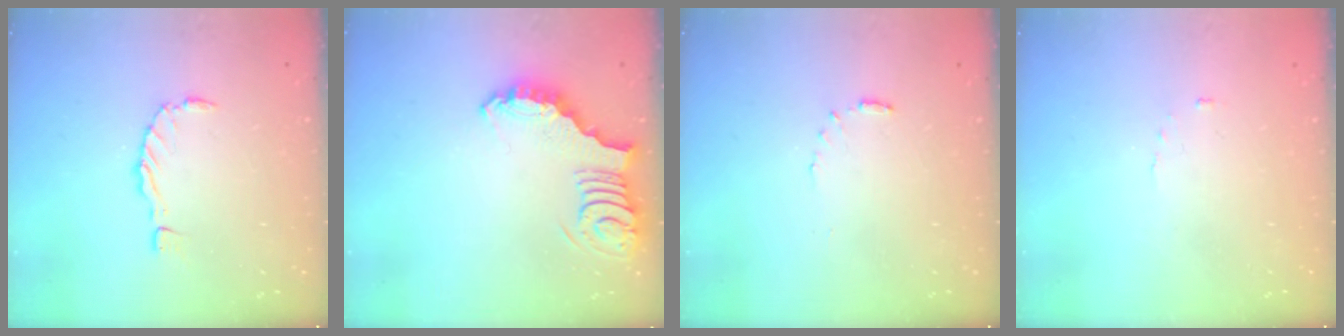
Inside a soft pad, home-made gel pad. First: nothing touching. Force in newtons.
{"total": 4.1, "press": 4.0, "slide": 0.6}
{"total": 5.3, "press": 5.3, "slide": 0.5}
{"total": 2.6, "press": 2.6, "slide": 0.3}